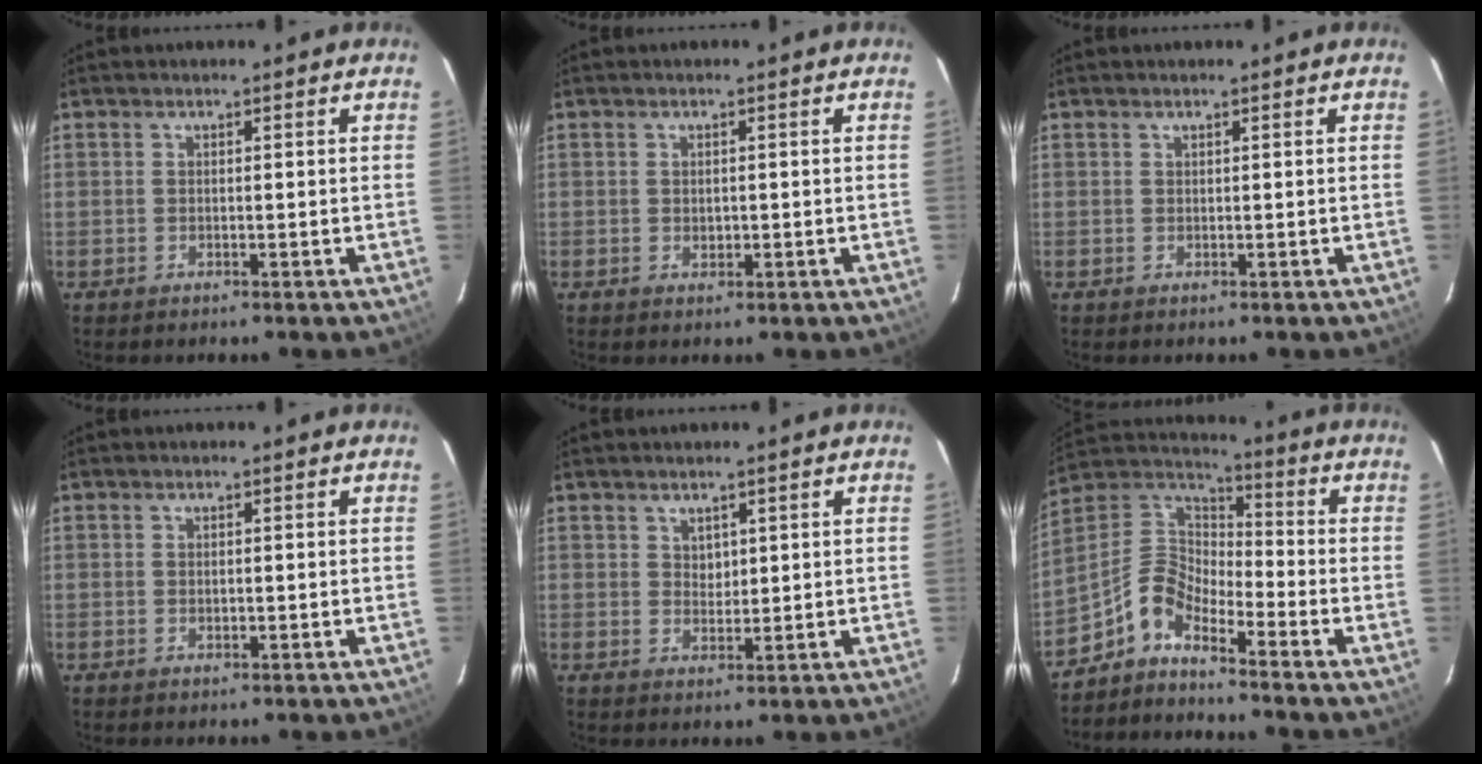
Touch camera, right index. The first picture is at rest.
{"total": 1.5, "force": [-0.1, 1.1, 0.9], "torque": [-0.014, 0.002, 0.000]}
{"total": 0.0}
{"total": 0.9, "force": [0.0, 0.6, 0.6], "torque": [-0.011, 0.002, 0.001]}
{"total": 2.1, "force": [1.3, 1.5, 0.5], "torque": [-0.004, 0.002, 0.026]}
{"total": 7.6, "force": [-5.7, 3.3, 3.8], "torque": [-0.093, 0.035, -0.132]}